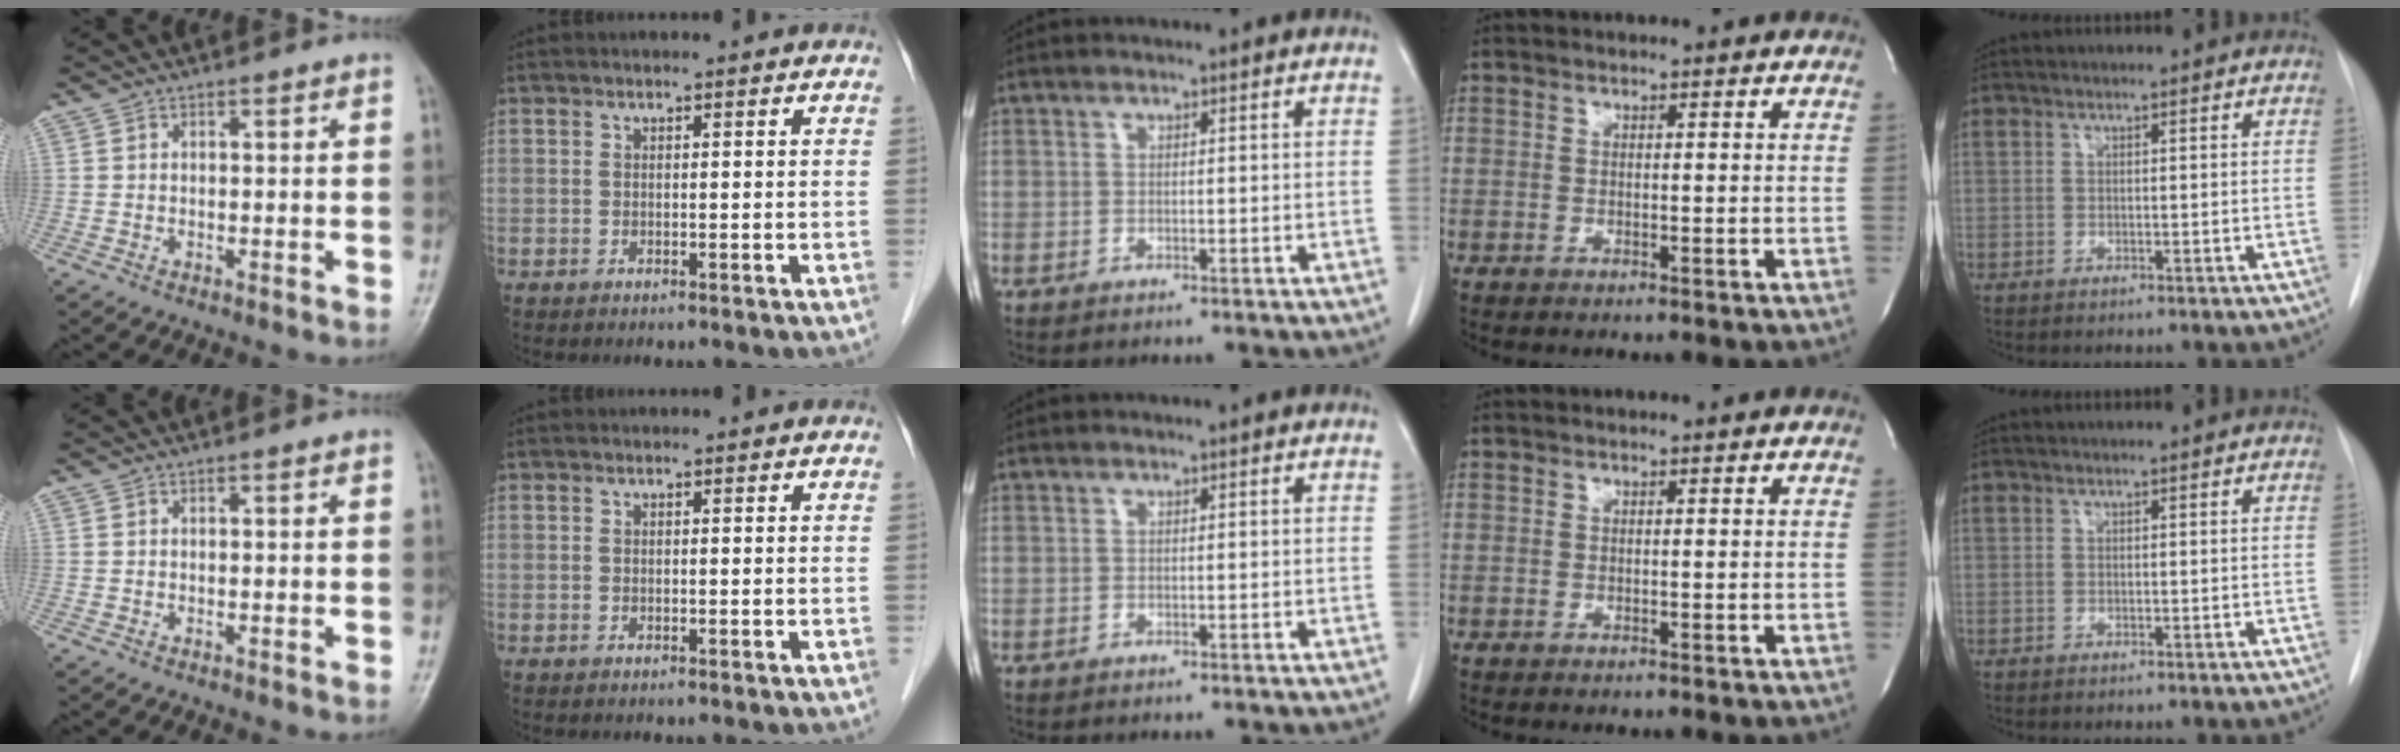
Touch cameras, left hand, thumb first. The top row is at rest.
{}